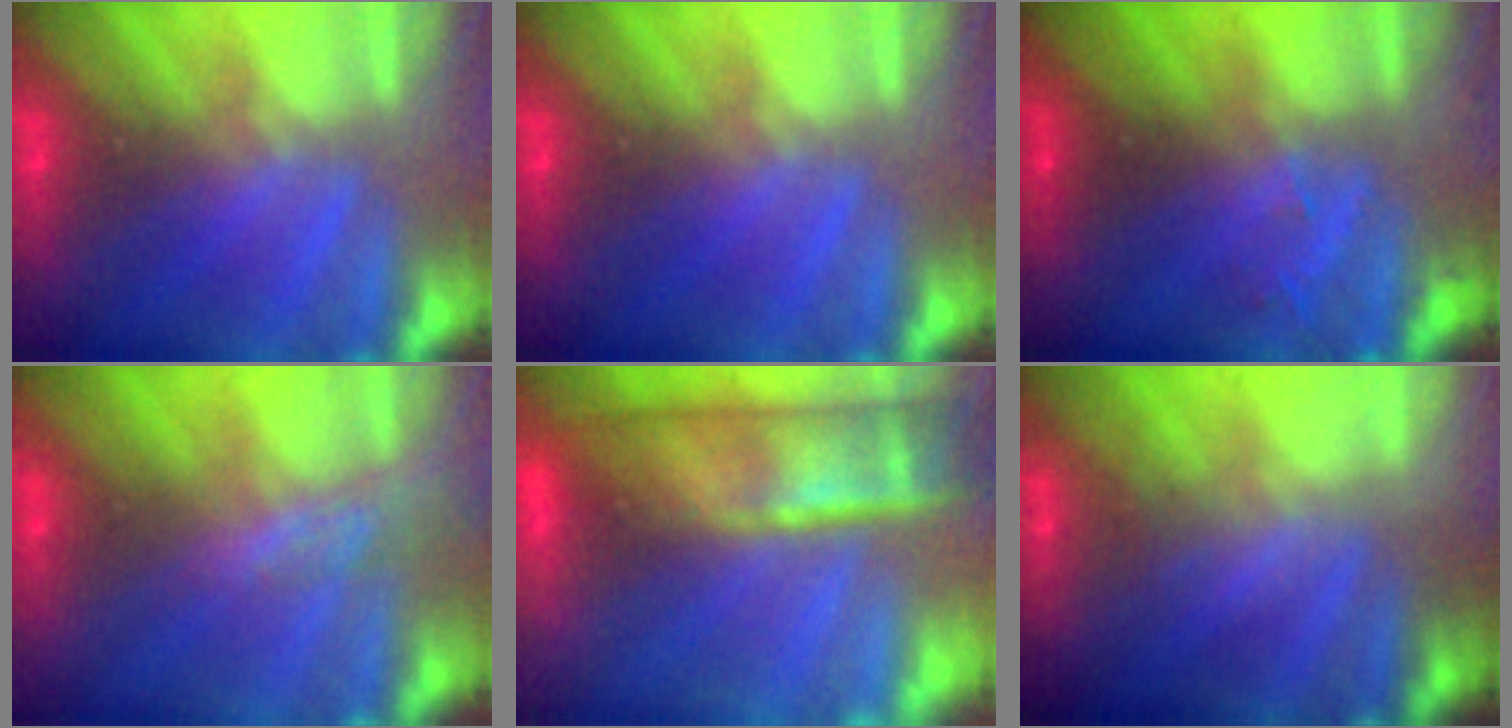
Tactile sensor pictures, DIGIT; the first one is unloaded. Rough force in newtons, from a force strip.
{"total": 0.0}
{"total": 2.7}
{"total": 2.6}
{"total": 5.8}
{"total": 2.0}